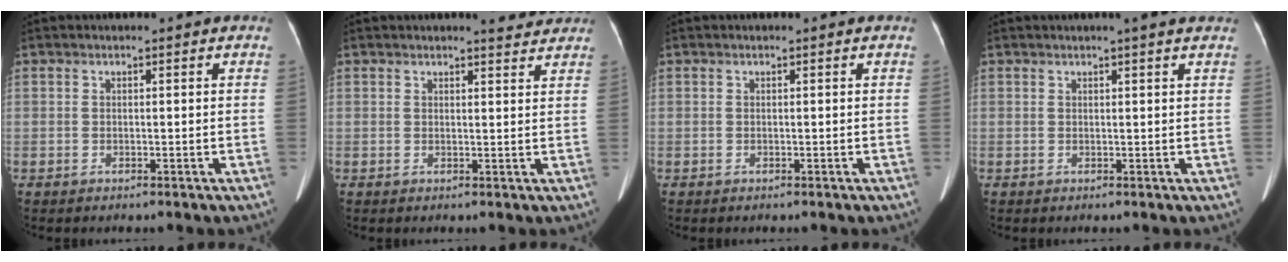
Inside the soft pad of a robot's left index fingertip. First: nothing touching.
{"total": 3.2, "force": [3.1, 0.6, 0.8], "torque": [-0.013, -0.003, 0.030]}
{"total": 0.0}
{"total": 3.6, "force": [3.1, -0.2, 1.9], "torque": [-0.024, 0.010, 0.031]}